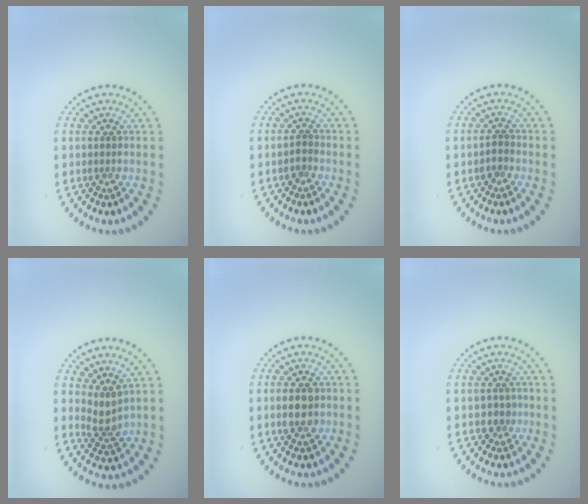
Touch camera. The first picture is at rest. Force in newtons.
{"total": 0.7, "press": 0.2, "slide": 0.6}
{"total": 0.7, "press": 0.5, "slide": 0.5}
{"total": 2.4, "press": 1.7, "slide": 1.7}
{"total": 2.9, "press": 2.9, "slide": 0.2}
{"total": 1.6, "press": 1.3, "slide": 0.9}